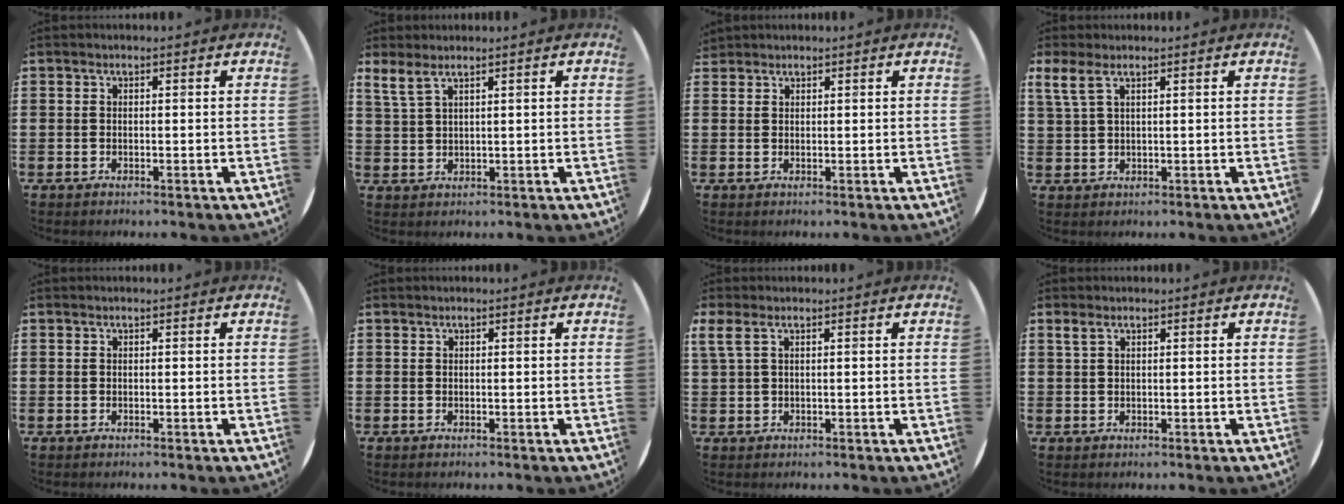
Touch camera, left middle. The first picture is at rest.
{"total": 2.5, "force": [1.9, 0.4, 1.5], "torque": [-0.034, 0.001, 0.036]}
{"total": 0.9, "force": [0.8, 0.2, -0.2], "torque": [0.002, 0.001, 0.017]}
{"total": 2.5, "force": [1.7, 0.5, 1.8], "torque": [-0.041, 0.003, 0.030]}
{"total": 0.0}
{"total": 0.0}
{"total": 1.5, "force": [0.8, 0.3, 1.2], "torque": [-0.027, 0.003, 0.015]}
{"total": 1.0, "force": [0.6, 0.3, 0.7], "torque": [-0.017, 0.002, 0.011]}